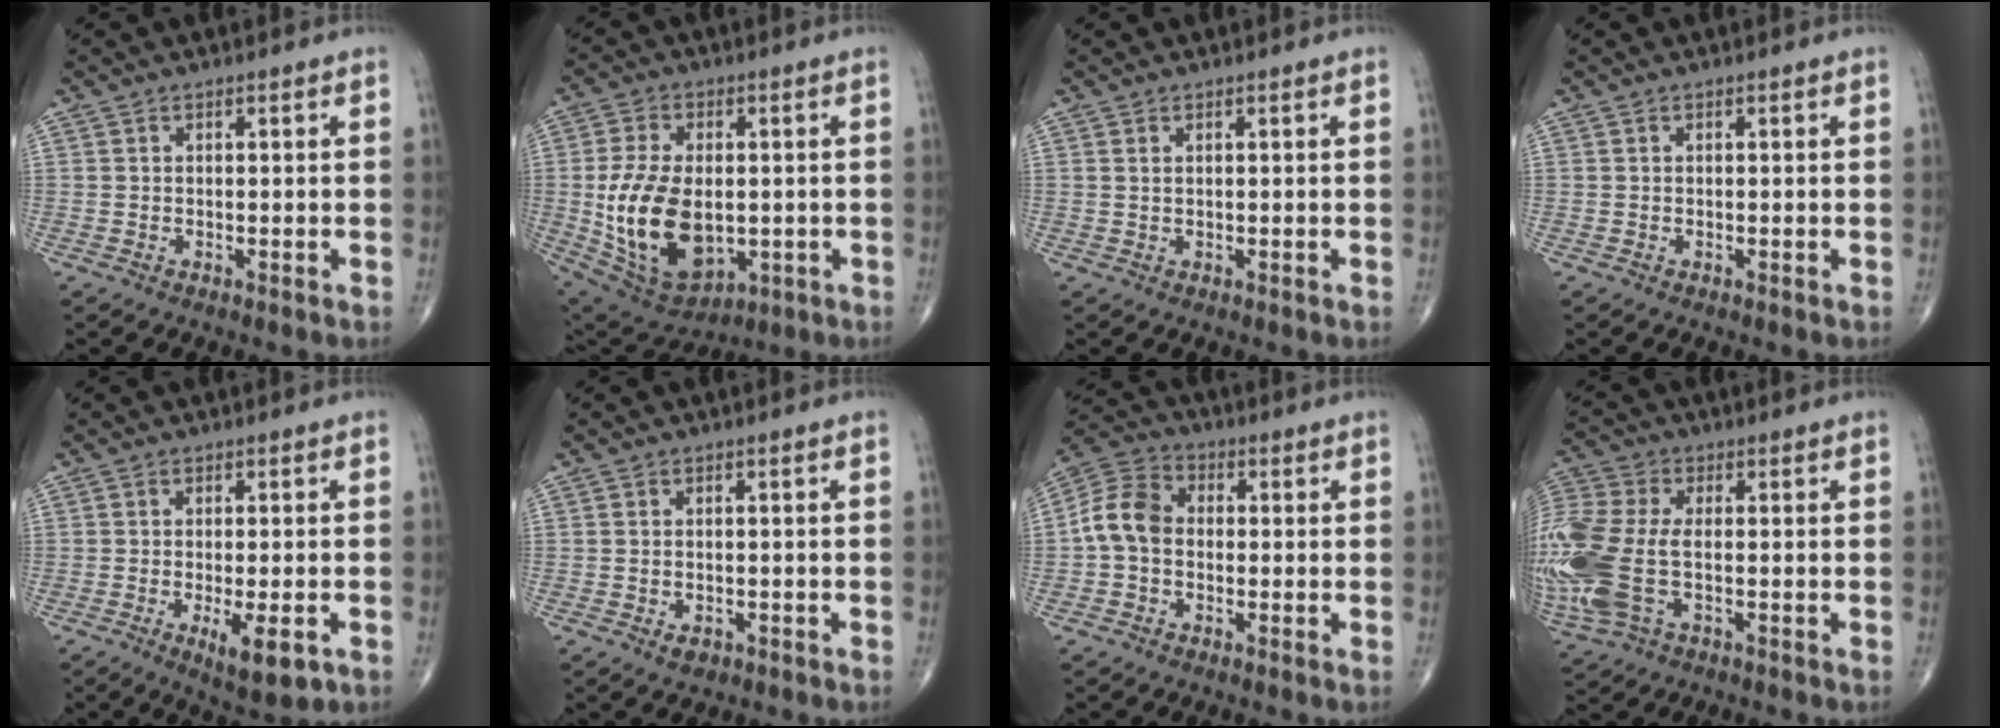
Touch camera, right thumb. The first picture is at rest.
{"total": 18.2, "force": [-1.7, 11.0, 14.5], "torque": [-0.257, -0.008, -0.005]}
{"total": 0.7, "force": [0.4, 0.4, 0.5], "torque": [-0.010, 0.002, 0.009]}
{"total": 0.0}
{"total": 7.4, "force": [-2.9, 2.3, 6.4], "torque": [-0.091, -0.011, -0.037]}
{"total": 1.9, "force": [-1.0, 1.2, 1.0], "torque": [-0.009, 0.004, -0.010]}
{"total": 8.3, "force": [-0.7, 6.3, 5.4], "torque": [-0.094, 0.026, -0.028]}
{"total": 19.9, "force": [-3.3, 11.0, 16.3], "torque": [-0.446, -0.001, -0.051]}